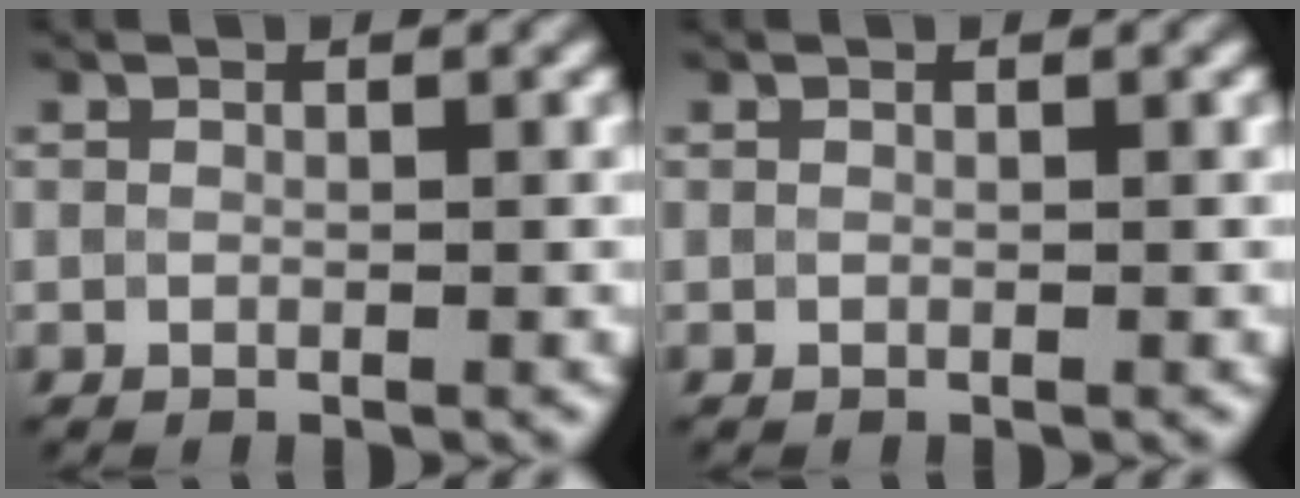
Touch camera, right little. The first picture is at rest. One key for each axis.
{"total": 0.0}